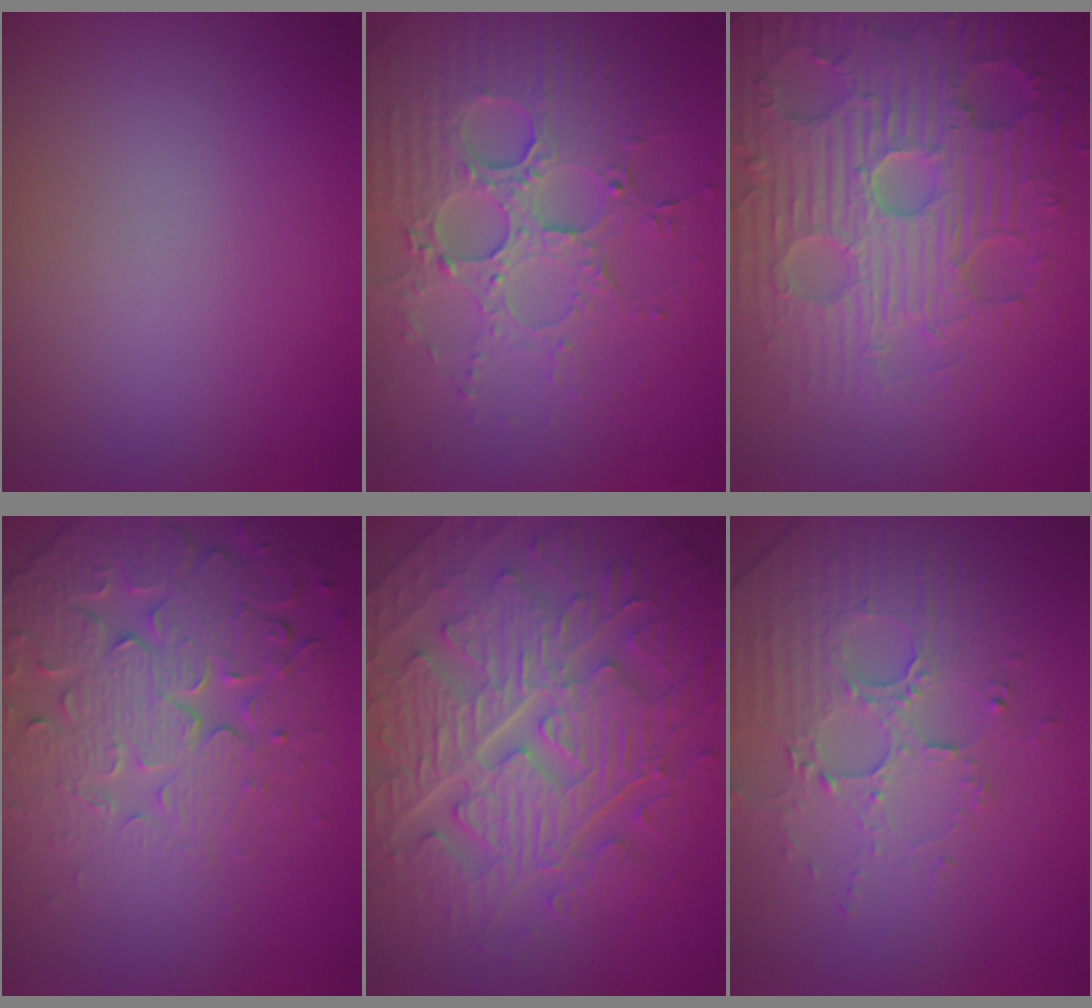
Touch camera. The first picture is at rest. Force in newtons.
{"total": 5.6, "press": 4.8, "slide": 2.9}
{"total": 8.4, "press": 6.4, "slide": 5.5}
{"total": 7.7, "press": 6.0, "slide": 4.7}
{"total": 10.5, "press": 7.2, "slide": 7.7}
{"total": 5.1, "press": 3.5, "slide": 3.7}